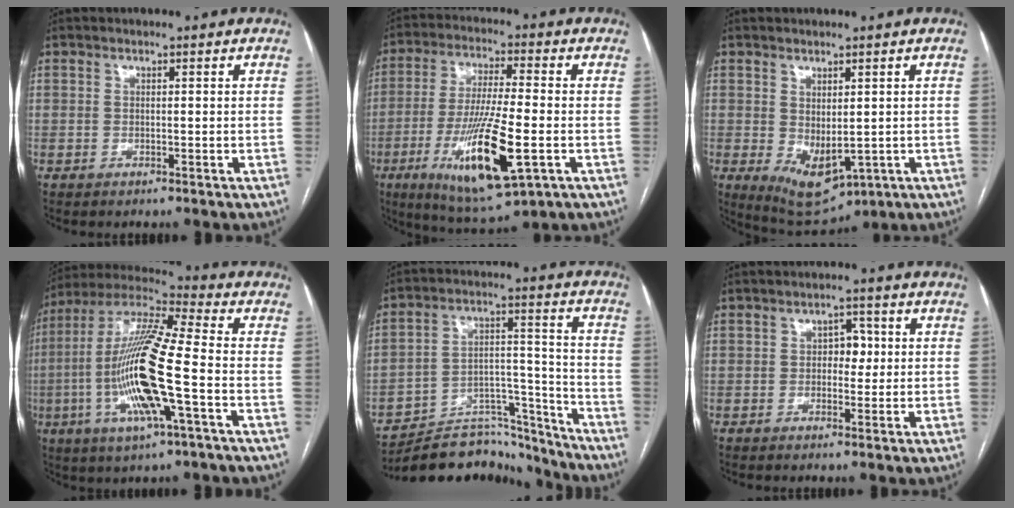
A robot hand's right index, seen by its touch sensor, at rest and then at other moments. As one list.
[{"total": 15.9, "force": [-5.1, 2.2, 14.9], "torque": [-0.287, -0.032, -0.082]}, {"total": 7.9, "force": [-1.8, 3.9, 6.7], "torque": [-0.108, -0.017, -0.003]}, {"total": 18.0, "force": [-3.9, 1.7, 17.5], "torque": [-0.362, -0.007, -0.077]}, {"total": 16.2, "force": [-15.6, 4.1, 1.4], "torque": [-0.013, 0.063, -0.238]}, {"total": 3.0, "force": [0.3, 1.9, 2.2], "torque": [-0.028, 0.012, 0.005]}]